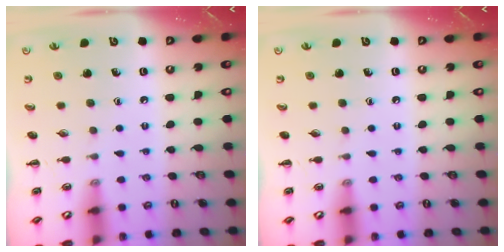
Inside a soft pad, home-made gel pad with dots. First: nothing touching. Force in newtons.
{"total": 0.0}